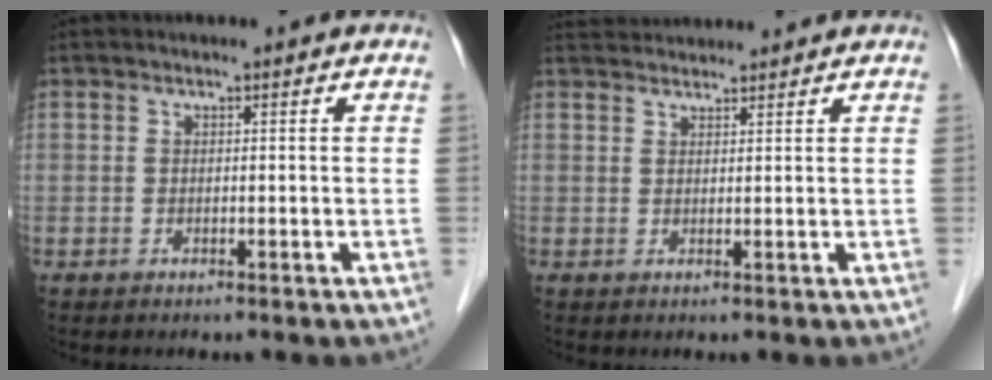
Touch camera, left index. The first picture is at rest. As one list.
[{"total": 4.7, "force": [4.7, 0.5, 0.6], "torque": [-0.012, 0.037, 0.076]}]